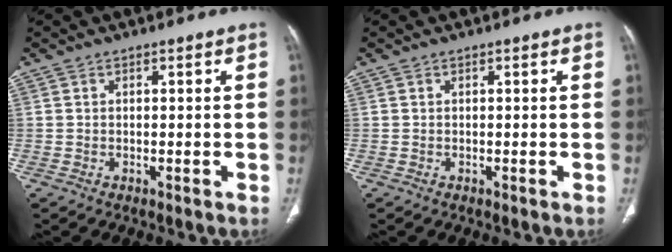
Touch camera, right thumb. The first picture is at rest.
{"total": 0.0}